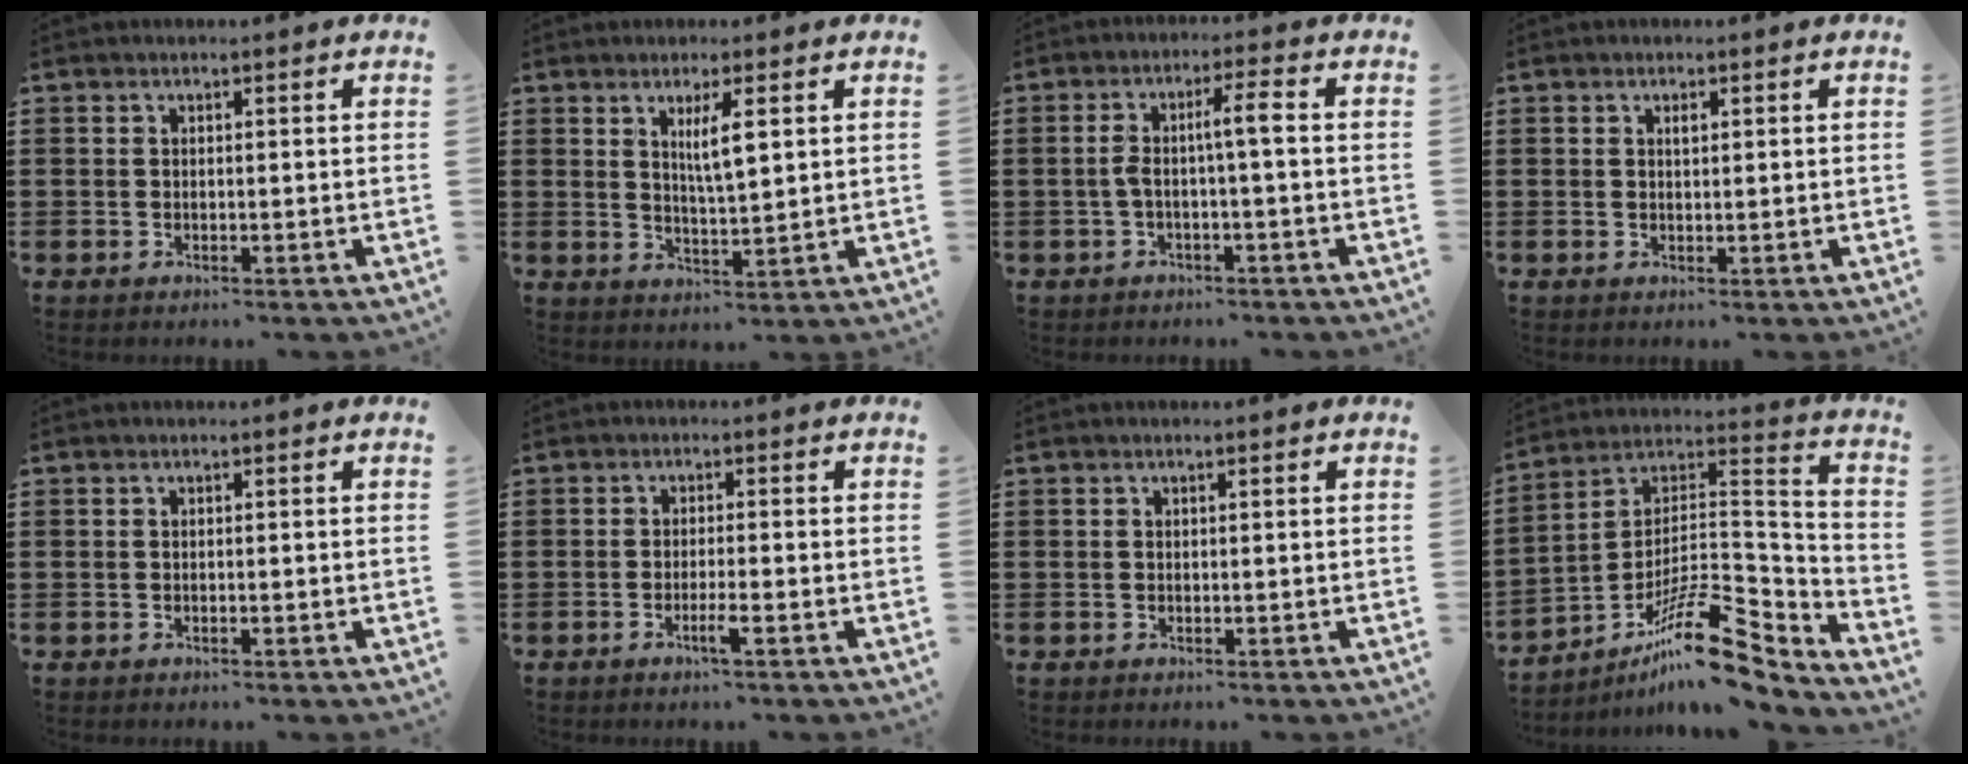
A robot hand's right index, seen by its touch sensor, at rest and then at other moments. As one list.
[{"total": 4.3, "force": [1.6, 0.9, 3.9], "torque": [-0.072, 0.002, 0.024]}, {"total": 4.4, "force": [-0.4, 0.3, 4.3], "torque": [-0.082, 0.005, -0.014]}, {"total": 0.9, "force": [0.3, 0.3, 0.8], "torque": [-0.016, 0.001, 0.006]}, {"total": 0.0}, {"total": 2.4, "force": [-1.3, 0.0, 2.0], "torque": [-0.032, -0.001, -0.025]}, {"total": 0.0}, {"total": 14.8, "force": [-10.3, 4.0, 9.8], "torque": [-0.150, 0.032, -0.188]}]